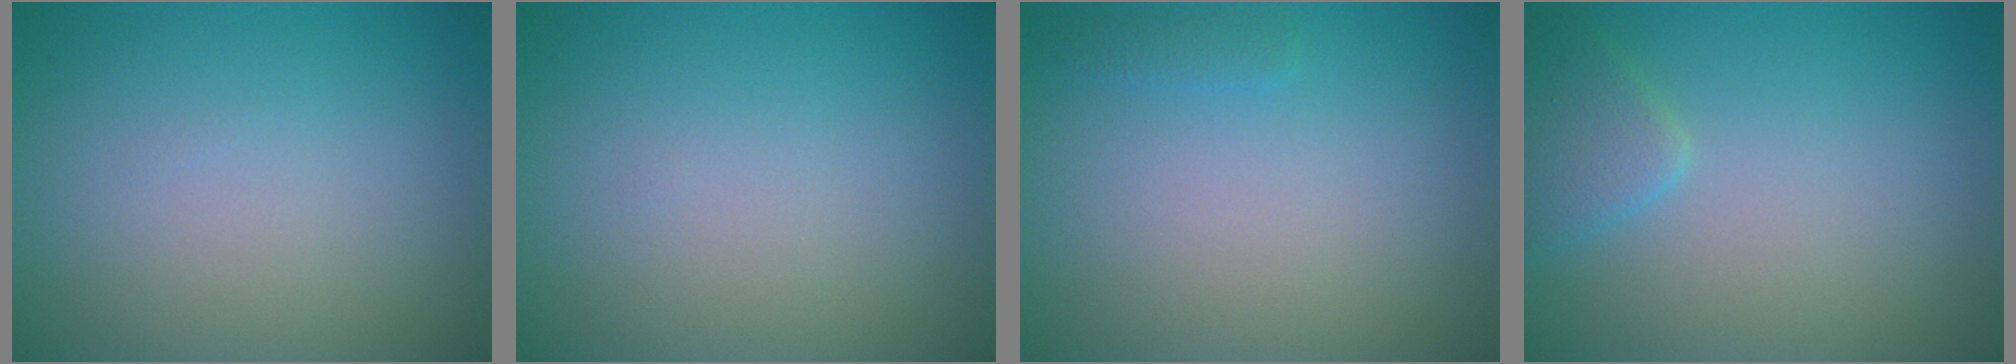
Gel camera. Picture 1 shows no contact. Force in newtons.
{"total": 0.0}
{"total": 0.7, "press": 0.7, "slide": 0.1}
{"total": 2.1, "press": 2.1, "slide": 0.1}